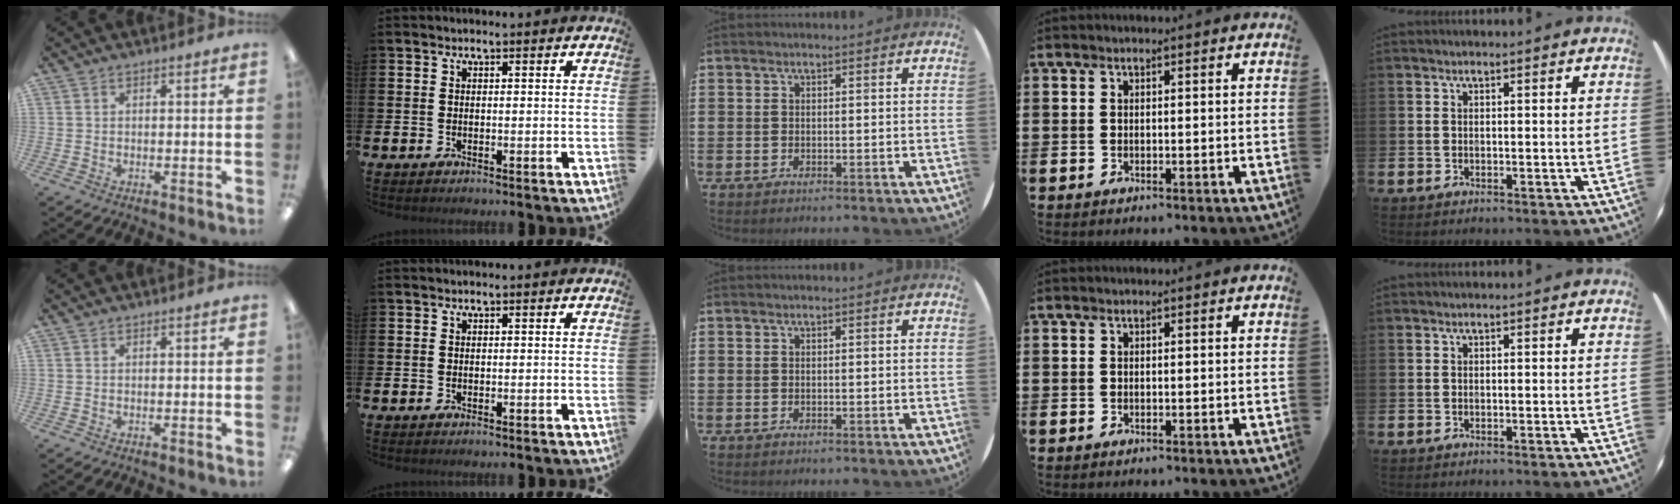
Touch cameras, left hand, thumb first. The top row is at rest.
{}